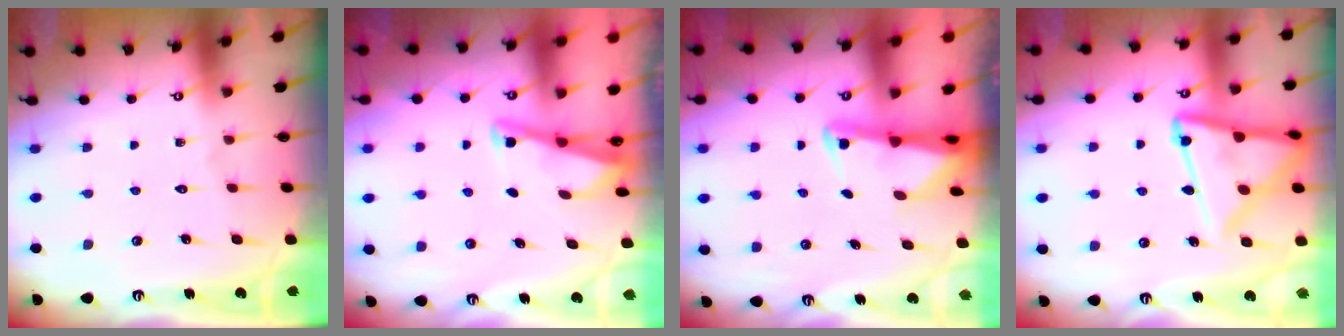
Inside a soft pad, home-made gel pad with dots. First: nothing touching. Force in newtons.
{"total": 2.9, "press": 2.9, "slide": 0.3}
{"total": 2.4, "press": 2.4, "slide": 0.5}
{"total": 15.2, "press": 15.1, "slide": 1.3}